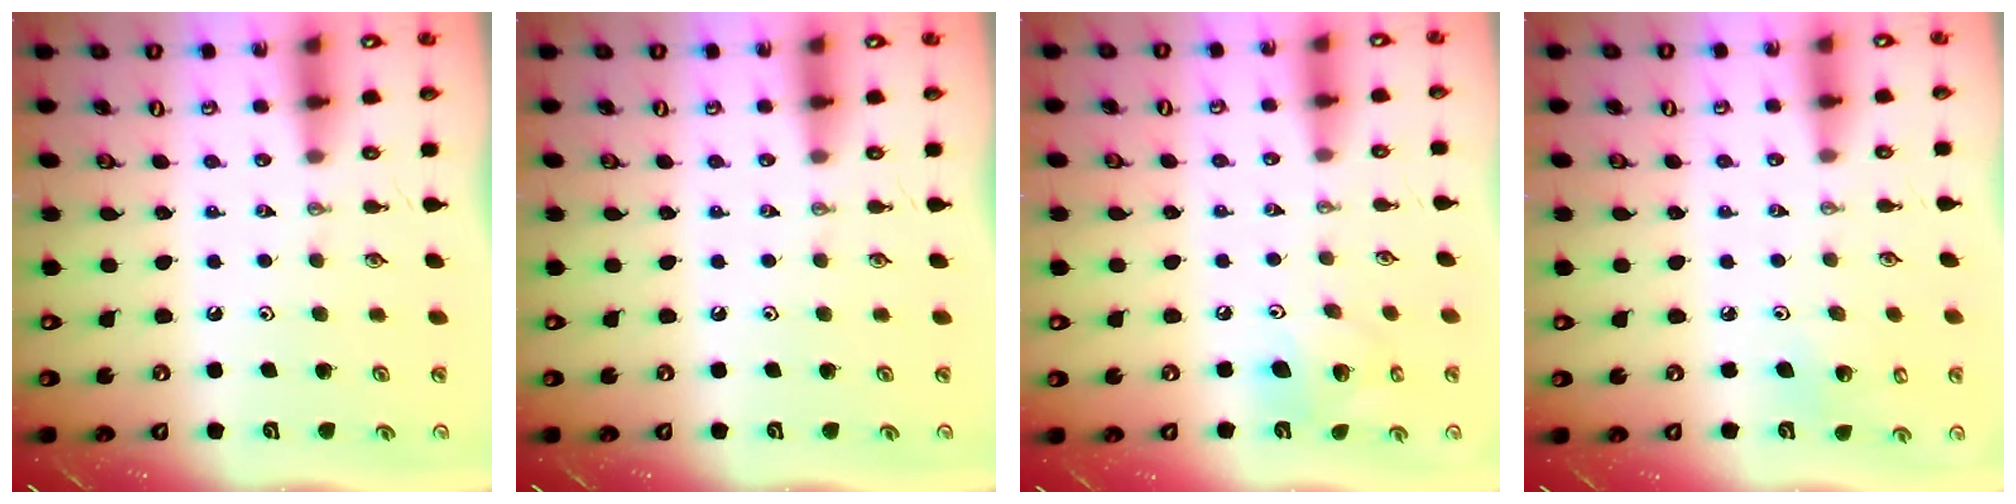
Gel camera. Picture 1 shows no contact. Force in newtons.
{"total": 0.0}
{"total": 12.4, "press": 12.2, "slide": 2.1}
{"total": 5.1, "press": 4.7, "slide": 2.1}